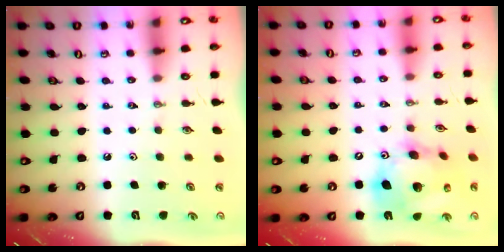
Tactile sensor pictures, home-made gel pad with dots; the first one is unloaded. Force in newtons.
{"total": 17.9, "press": 17.8, "slide": 2.5}